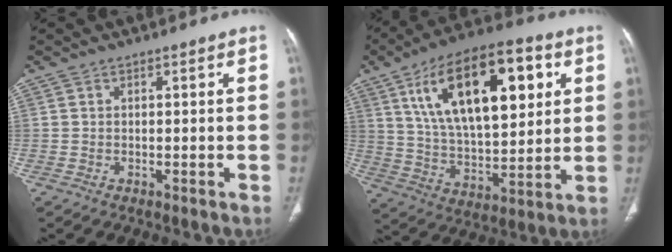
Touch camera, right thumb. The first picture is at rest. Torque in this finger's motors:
{"motor_torque": [-1.70, 3.30, 1.55, 1.22, 0.59]}